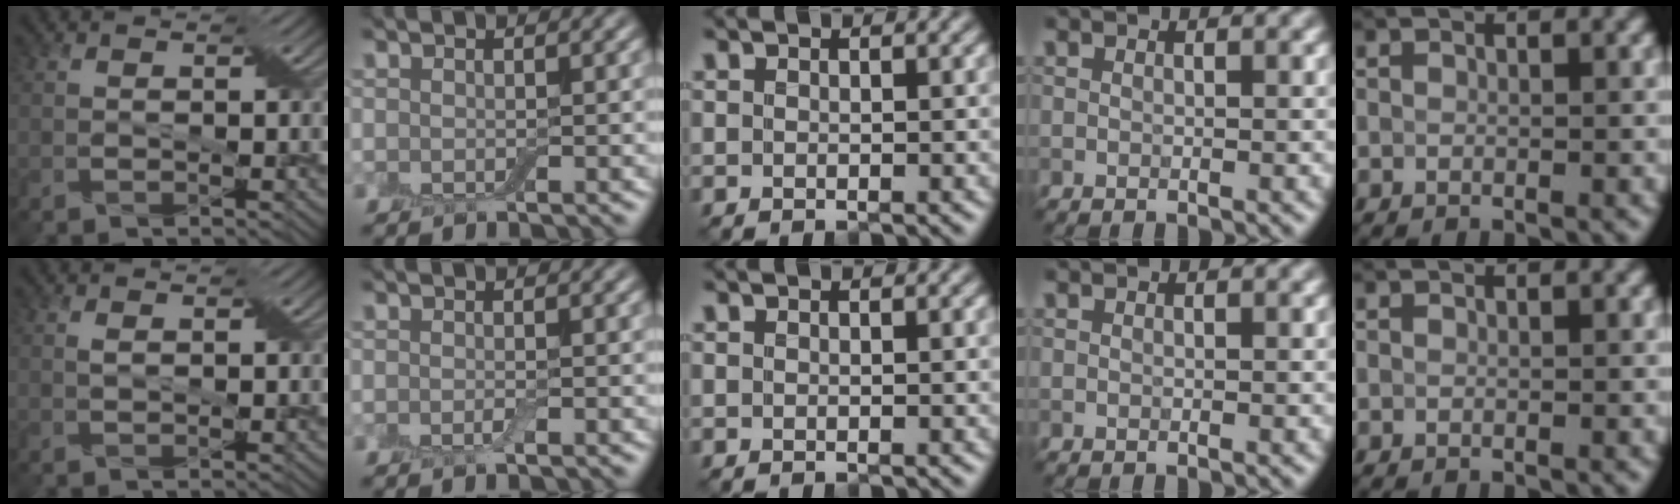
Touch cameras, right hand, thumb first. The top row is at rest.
{"thumb": {"total": 0.8, "force": [0.3, 0.3, 0.6], "torque": [-0.018, 0.003, 0.007]}, "index": {"total": 0.6, "force": [-0.2, 0.1, 0.5], "torque": [-0.012, -0.003, -0.006]}}